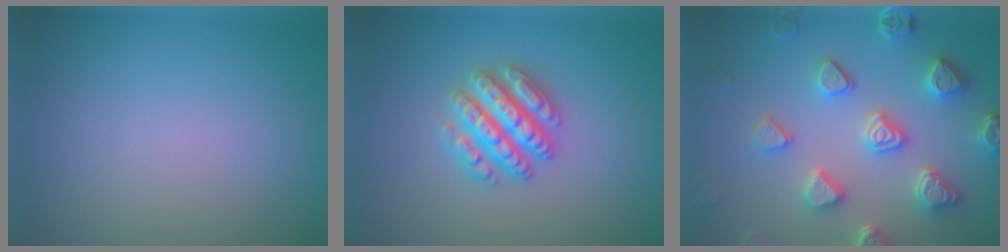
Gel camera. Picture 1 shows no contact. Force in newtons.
{"total": 4.6, "press": 4.6, "slide": 0.8}
{"total": 5.5, "press": 4.9, "slide": 2.5}